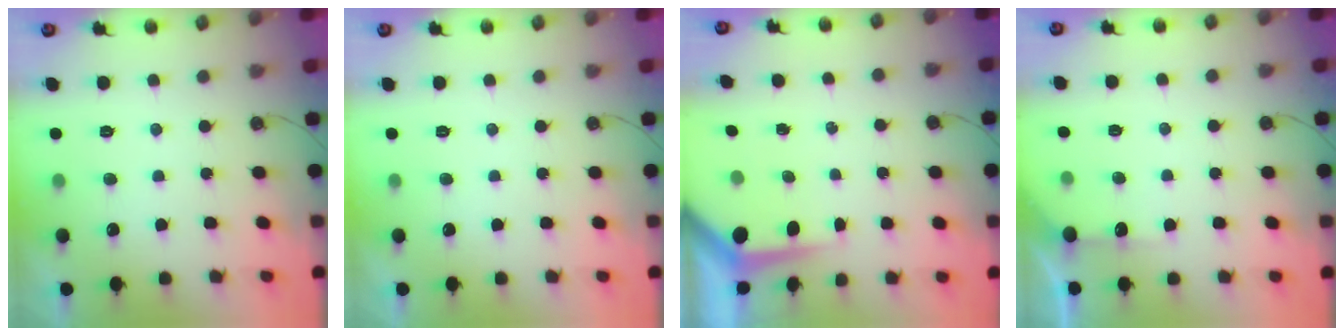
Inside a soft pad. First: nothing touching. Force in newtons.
{"total": 0.0}
{"total": 4.6, "press": 4.6, "slide": 0.3}
{"total": 3.9, "press": 3.8, "slide": 0.4}